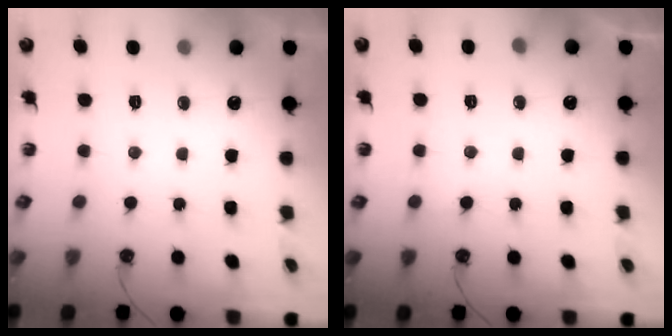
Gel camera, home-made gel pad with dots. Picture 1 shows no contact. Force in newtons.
{"total": 5.8, "press": 5.8, "slide": 0.4}